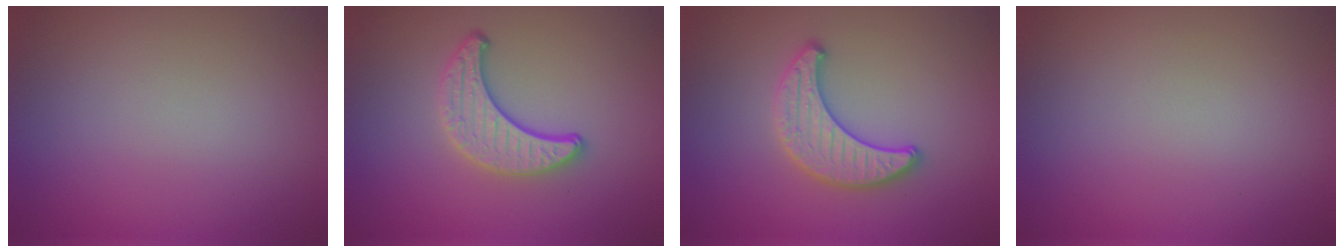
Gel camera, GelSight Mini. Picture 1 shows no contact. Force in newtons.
{"total": 3.6, "press": 3.1, "slide": 1.8}
{"total": 3.4, "press": 3.4, "slide": 0.0}
{"total": 0.0}